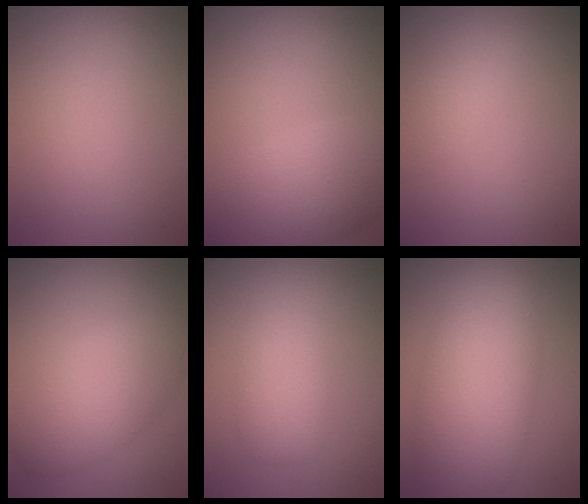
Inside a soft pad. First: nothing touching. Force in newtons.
{"total": 6.2, "press": 6.2, "slide": 0.3}
{"total": 2.1, "press": 2.1, "slide": 0.1}
{"total": 5.6, "press": 5.6, "slide": 0.2}
{"total": 3.2, "press": 3.2, "slide": 0.2}
{"total": 8.1, "press": 8.1, "slide": 0.2}